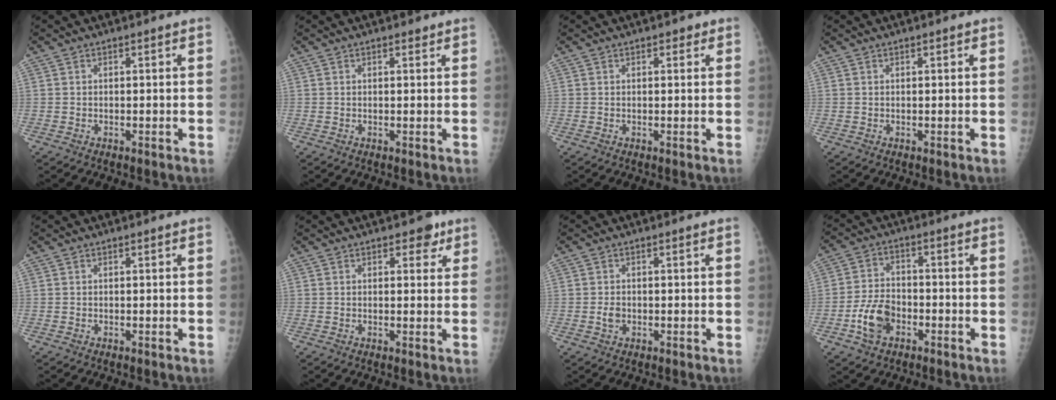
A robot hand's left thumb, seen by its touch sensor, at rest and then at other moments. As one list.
[{"total": 0.9, "force": [0.6, 0.4, 0.5], "torque": [-0.002, -0.002, 0.006]}, {"total": 1.6, "force": [0.8, 0.9, 1.0], "torque": [0.000, 0.000, 0.006]}, {"total": 0.5, "force": [0.2, 0.2, 0.4], "torque": [-0.005, 0.001, 0.003]}, {"total": 0.0}, {"total": 3.4, "force": [1.8, 2.1, 1.9], "torque": [0.003, -0.005, 0.018]}, {"total": 1.9, "force": [-0.6, 1.5, 1.0], "torque": [-0.012, 0.005, -0.012]}, {"total": 8.0, "force": [-3.6, 5.2, 4.8], "torque": [-0.082, 0.024, -0.068]}]